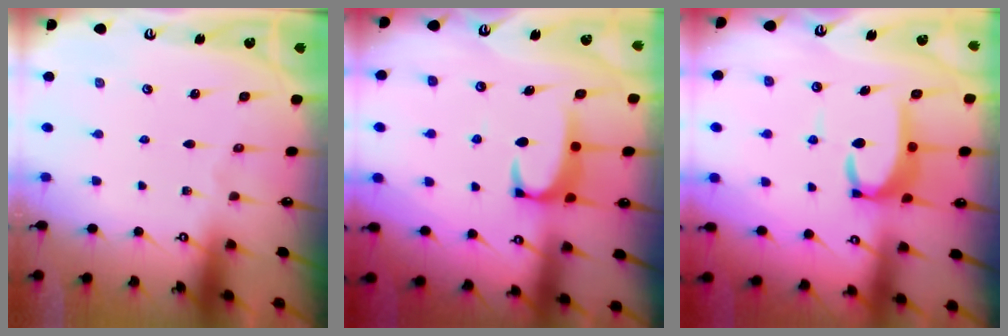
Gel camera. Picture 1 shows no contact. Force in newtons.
{"total": 2.0, "press": 2.0, "slide": 0.3}
{"total": 7.1, "press": 7.1, "slide": 0.6}